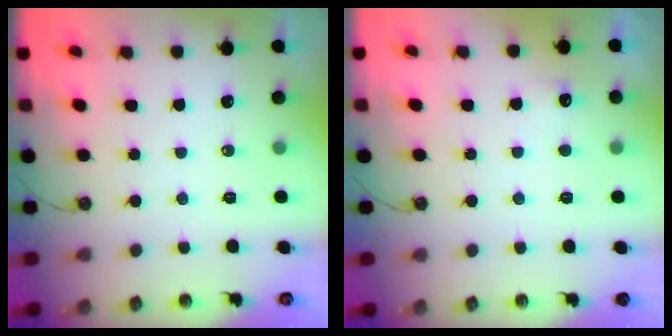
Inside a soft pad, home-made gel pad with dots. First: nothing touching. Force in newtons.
{"total": 4.6, "press": 4.5, "slide": 1.2}